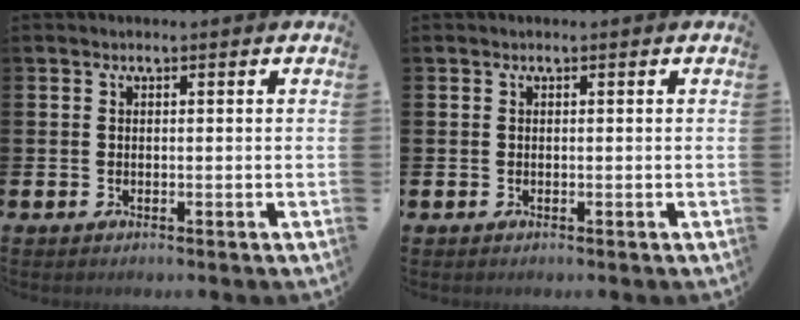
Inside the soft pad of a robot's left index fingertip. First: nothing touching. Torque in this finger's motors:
{"motor_torque": [0.00, 0.00, 0.00, 0.00]}